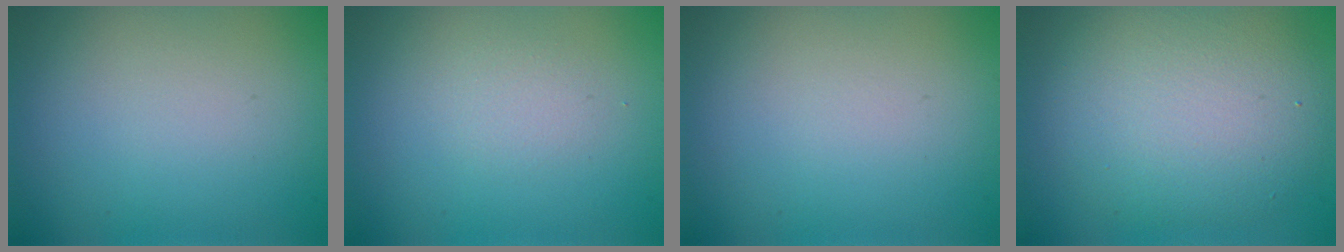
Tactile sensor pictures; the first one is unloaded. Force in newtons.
{"total": 1.1, "press": 1.1, "slide": 0.1}
{"total": 0.0}
{"total": 7.5, "press": 7.5, "slide": 0.3}